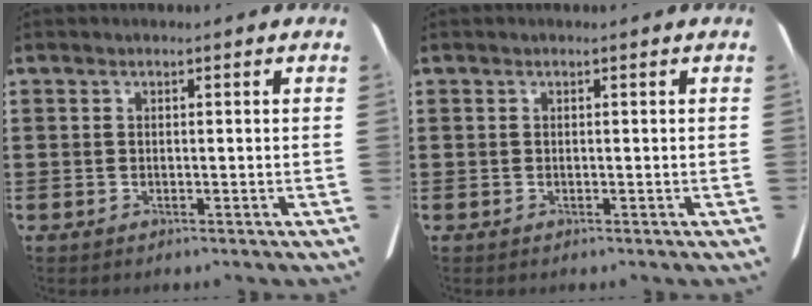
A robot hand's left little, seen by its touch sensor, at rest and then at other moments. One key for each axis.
{"total": 0.0}